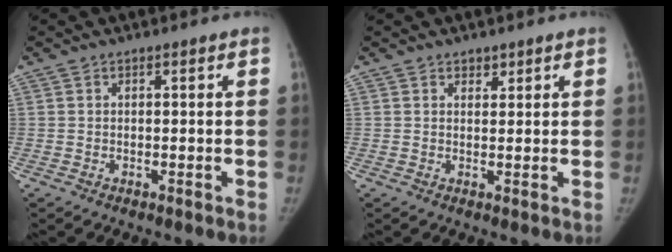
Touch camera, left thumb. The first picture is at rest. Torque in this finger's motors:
{"motor_torque": [-0.32, 0.00, 0.04, 0.32, -0.08]}